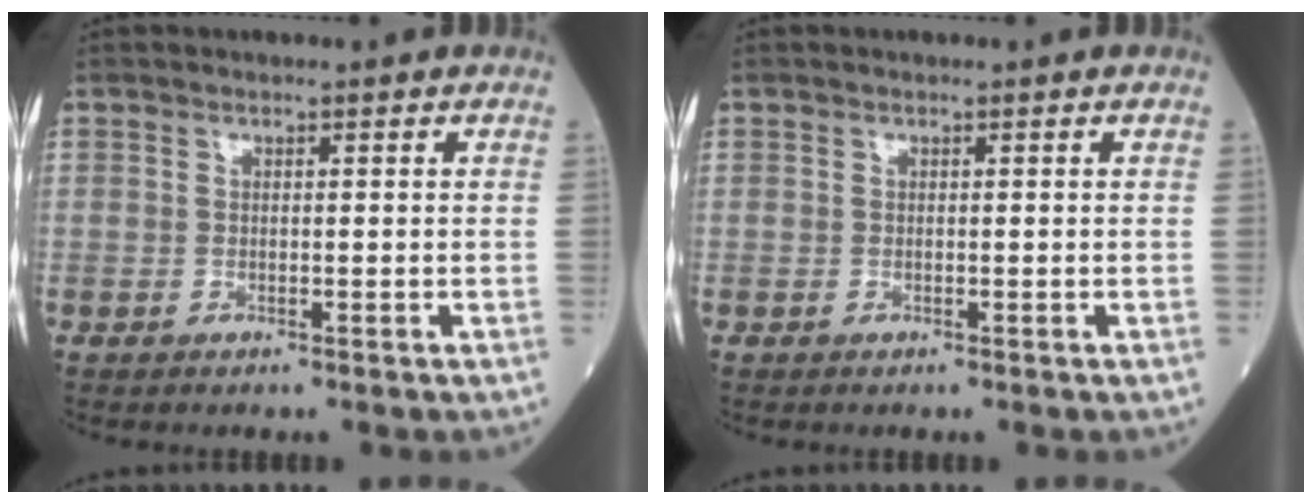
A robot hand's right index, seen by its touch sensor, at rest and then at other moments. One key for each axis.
{"total": 0.0}